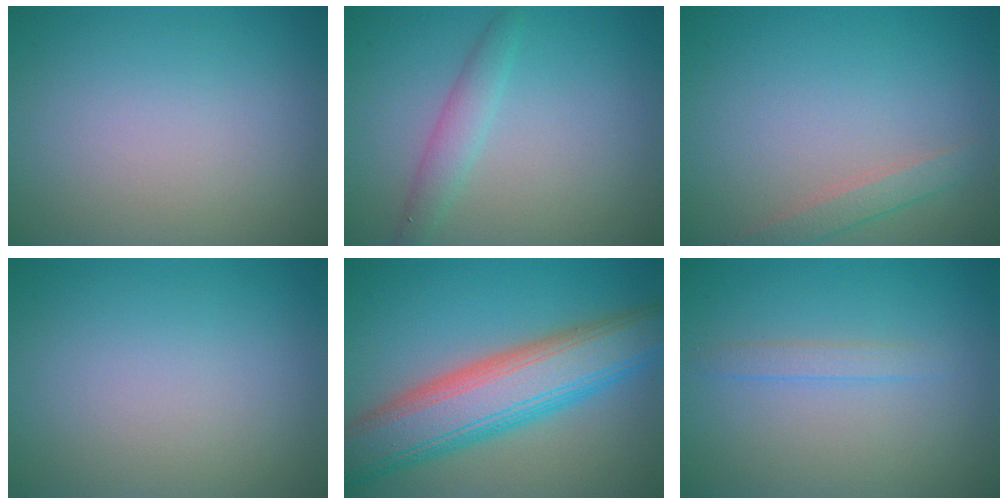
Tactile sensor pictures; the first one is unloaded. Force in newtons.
{"total": 2.0, "press": 2.0, "slide": 0.0}
{"total": 1.8, "press": 1.8, "slide": 0.1}
{"total": 0.0}
{"total": 9.6, "press": 9.6, "slide": 0.6}
{"total": 1.1, "press": 1.1, "slide": 0.0}